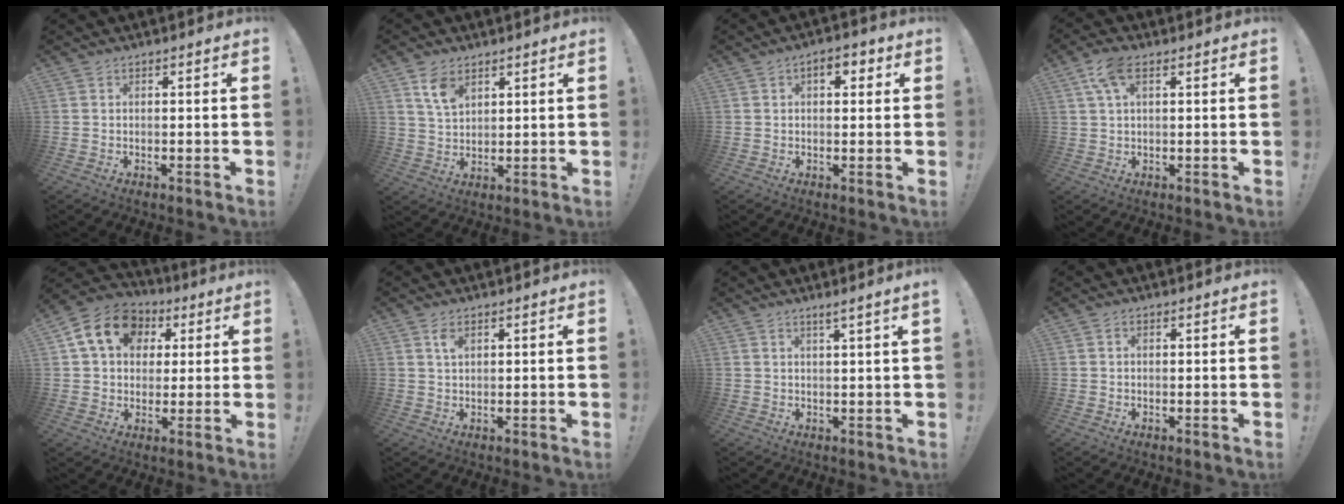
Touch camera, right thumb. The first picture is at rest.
{"total": 7.3, "force": [4.4, 4.5, 3.8], "torque": [-0.065, -0.016, 0.082]}
{"total": 4.6, "force": [1.4, 2.7, 3.5], "torque": [-0.032, -0.001, 0.017]}
{"total": 6.6, "force": [2.6, 3.1, 5.2], "torque": [-0.098, 0.005, 0.051]}
{"total": 15.4, "force": [5.1, 11.9, 8.3], "torque": [-0.121, -0.006, 0.099]}
{"total": 2.9, "force": [1.5, 1.4, 2.1], "torque": [-0.030, -0.004, 0.024]}
{"total": 2.6, "force": [1.6, -0.6, 1.9], "torque": [-0.031, -0.007, 0.025]}
{"total": 0.5, "force": [0.1, 0.5, 0.2], "torque": [-0.006, 0.003, 0.003]}